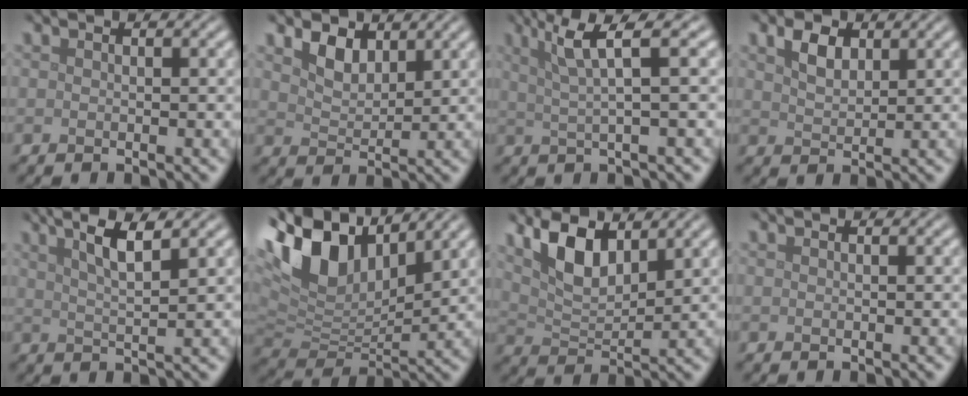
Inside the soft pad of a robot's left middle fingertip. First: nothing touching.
{"total": 2.7, "force": [1.8, 1.5, 1.3], "torque": [-0.033, -0.002, 0.035]}
{"total": 4.6, "force": [2.0, 0.5, 4.1], "torque": [-0.074, 0.010, 0.037]}
{"total": 2.5, "force": [1.5, 1.5, 1.5], "torque": [-0.032, 0.004, 0.030]}
{"total": 4.7, "force": [2.6, 1.0, 3.8], "torque": [-0.055, 0.011, 0.040]}
{"total": 11.3, "force": [6.4, 6.0, 7.2], "torque": [-0.162, 0.022, 0.114]}
{"total": 5.7, "force": [3.2, 2.3, 4.1], "torque": [-0.086, 0.000, 0.061]}
{"total": 0.0}